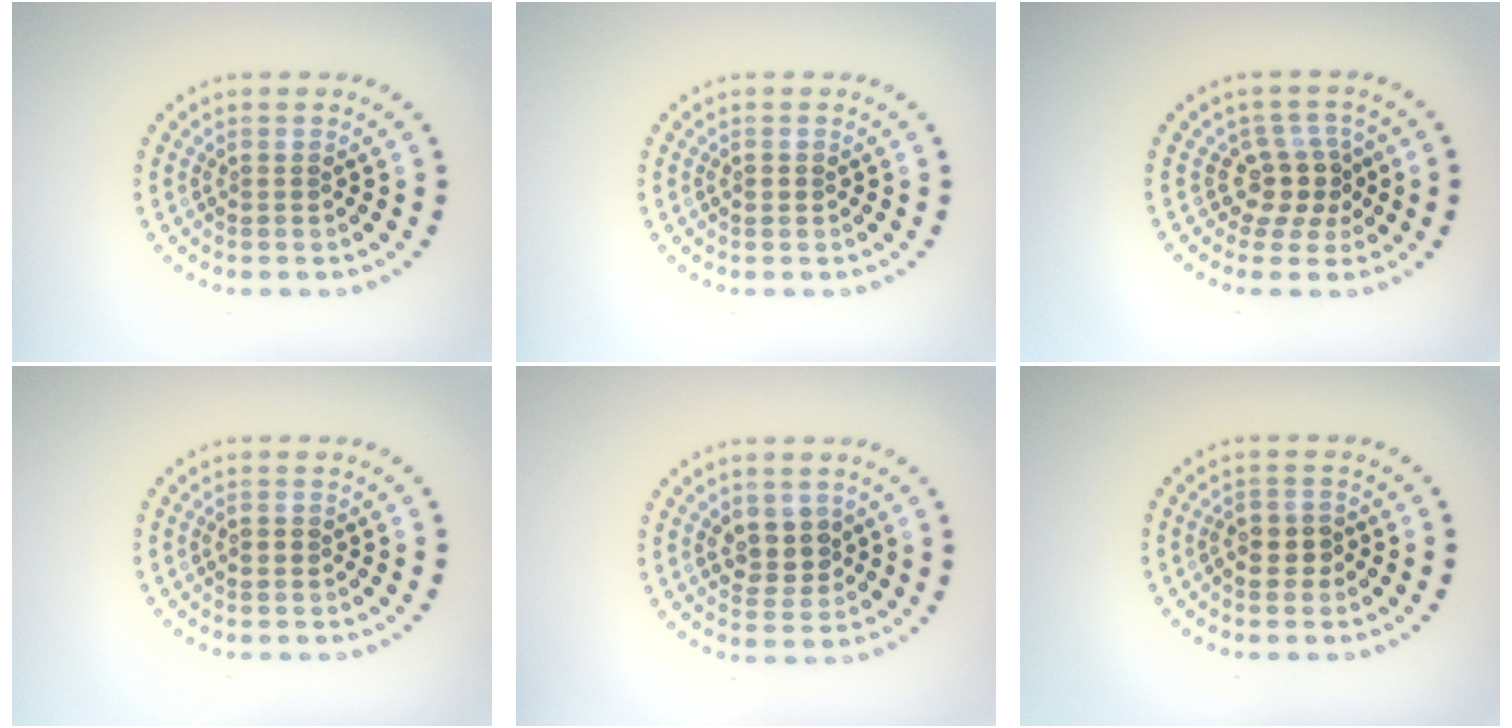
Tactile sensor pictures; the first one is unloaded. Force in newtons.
{"total": 0.7, "press": 0.7, "slide": 0.2}
{"total": 2.9, "press": 2.2, "slide": 1.9}
{"total": 0.9, "press": 0.9, "slide": 0.1}
{"total": 2.8, "press": 2.7, "slide": 0.7}
{"total": 2.4, "press": 2.3, "slide": 0.8}